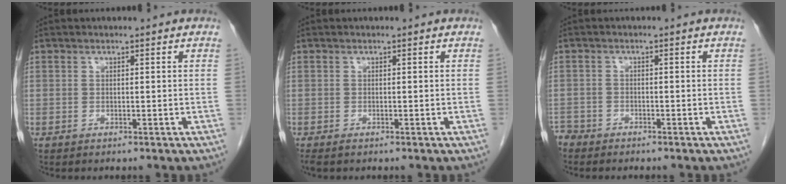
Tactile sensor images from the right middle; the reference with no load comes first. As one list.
[{"total": 1.0, "force": [-0.8, 0.3, 0.5], "torque": [-0.010, -0.004, -0.013]}, {"total": 2.9, "force": [-2.6, 1.2, 0.1], "torque": [-0.003, 0.000, -0.050]}]